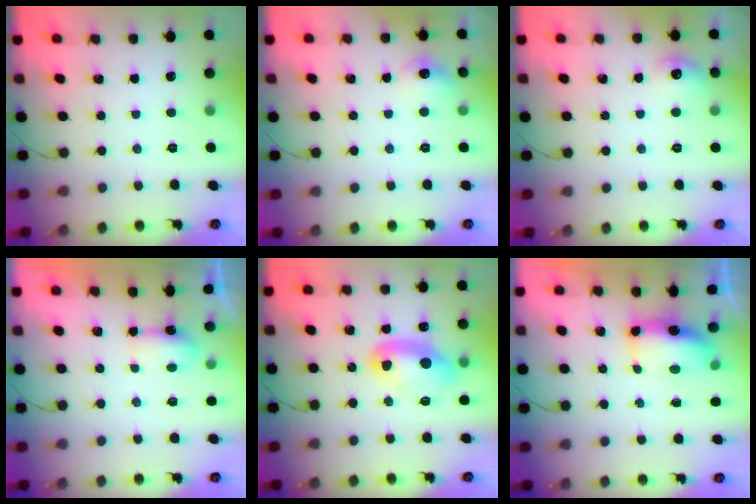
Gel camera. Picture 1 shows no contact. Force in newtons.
{"total": 6.8, "press": 6.8, "slide": 1.0}
{"total": 7.5, "press": 7.4, "slide": 1.5}
{"total": 4.3, "press": 4.2, "slide": 1.0}
{"total": 10.2, "press": 10.2, "slide": 0.8}
{"total": 7.0, "press": 6.9, "slide": 0.6}